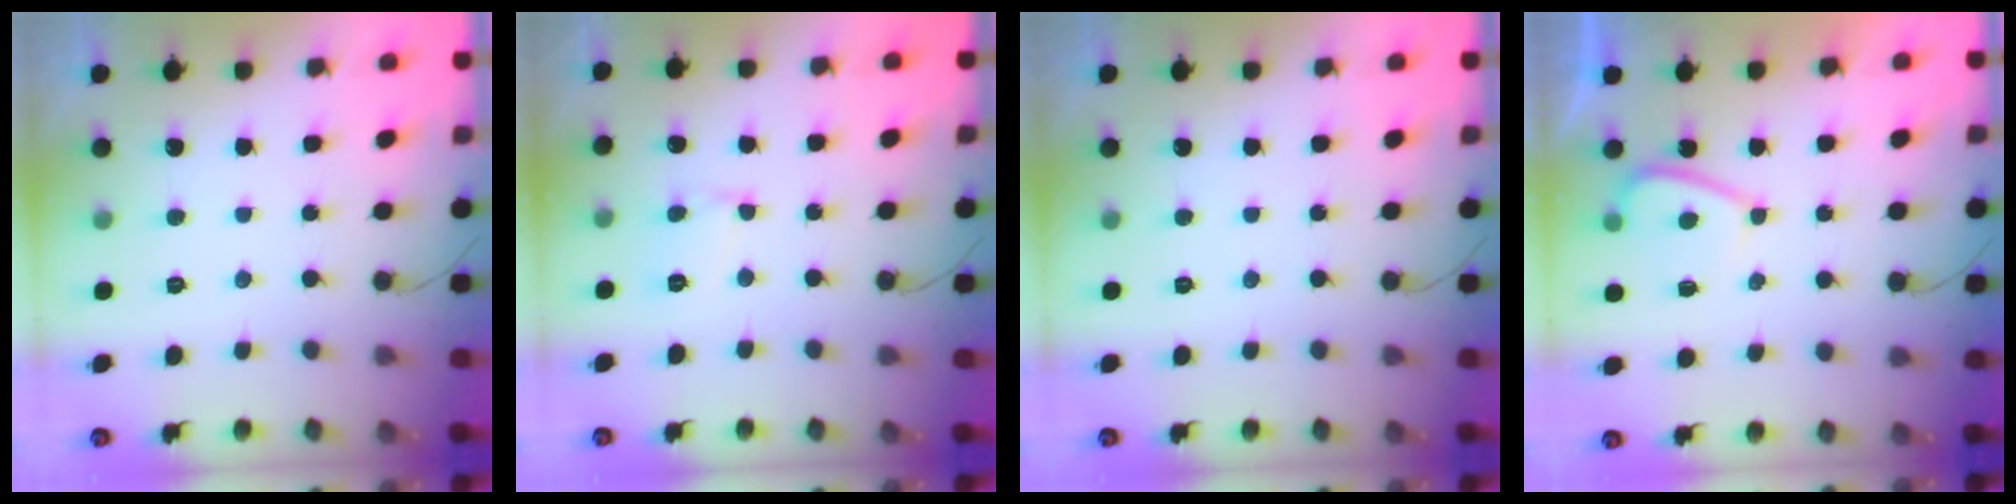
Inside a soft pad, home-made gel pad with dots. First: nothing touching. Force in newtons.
{"total": 3.8, "press": 3.8, "slide": 0.3}
{"total": 0.0}
{"total": 4.5, "press": 4.3, "slide": 1.1}